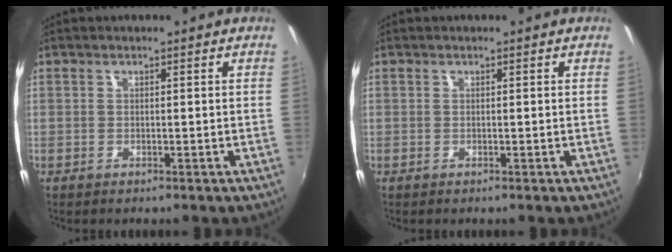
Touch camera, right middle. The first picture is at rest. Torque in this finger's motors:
{"motor_torque": [0.00, 0.00, 0.00, 0.00]}